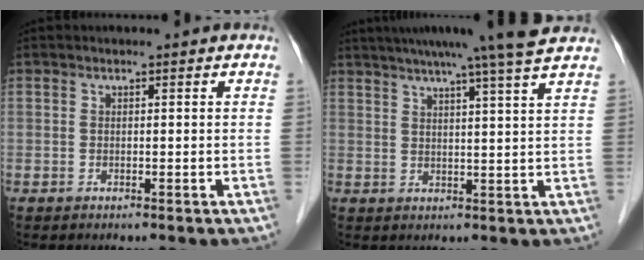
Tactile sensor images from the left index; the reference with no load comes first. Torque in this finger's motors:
{"motor_torque": [1.06, -1.08, 0.78, 0.18]}